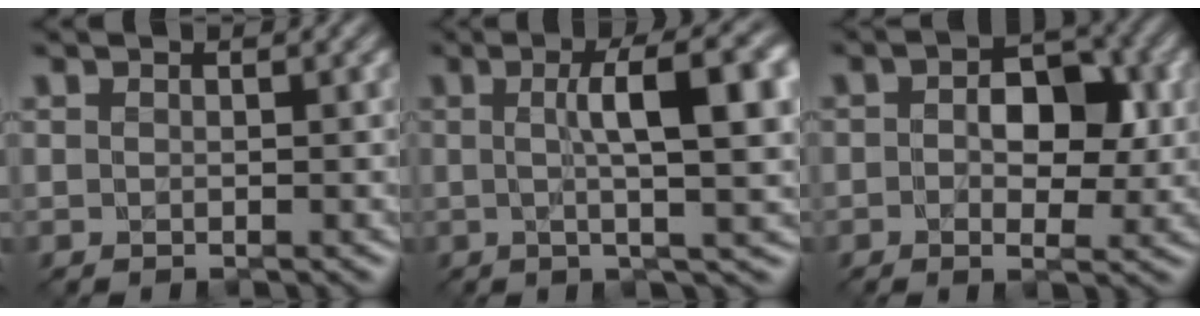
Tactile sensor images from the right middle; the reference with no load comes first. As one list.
[{"total": 9.2, "force": [1.5, 2.1, 8.9], "torque": [-0.106, 0.017, 0.018]}, {"total": 5.6, "force": [0.6, 3.3, 4.6], "torque": [-0.058, 0.005, 0.003]}]